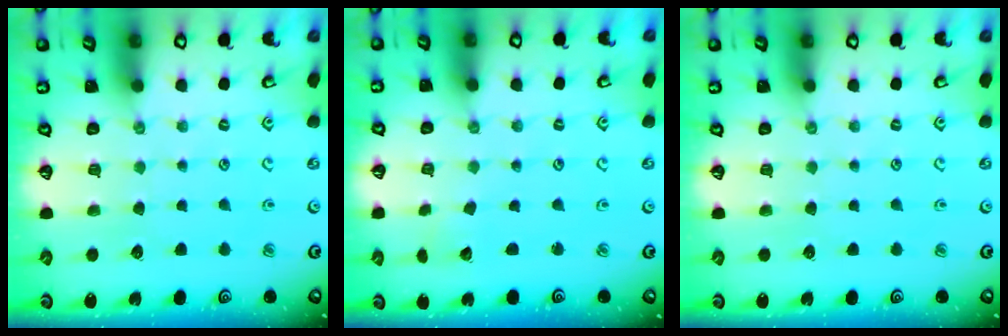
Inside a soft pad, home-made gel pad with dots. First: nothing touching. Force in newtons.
{"total": 2.0, "press": 2.0, "slide": 0.2}
{"total": 0.0}